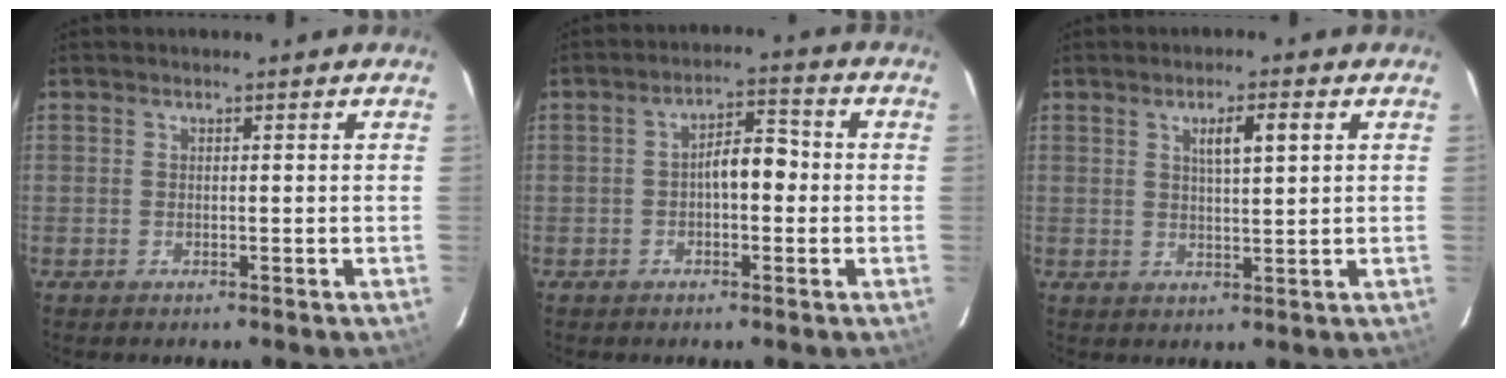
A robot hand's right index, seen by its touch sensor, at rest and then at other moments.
{"total": 5.4, "force": [-0.5, 2.2, 4.9], "torque": [-0.078, 0.024, -0.010]}
{"total": 4.3, "force": [1.7, 0.6, 4.0], "torque": [-0.069, 0.004, 0.028]}